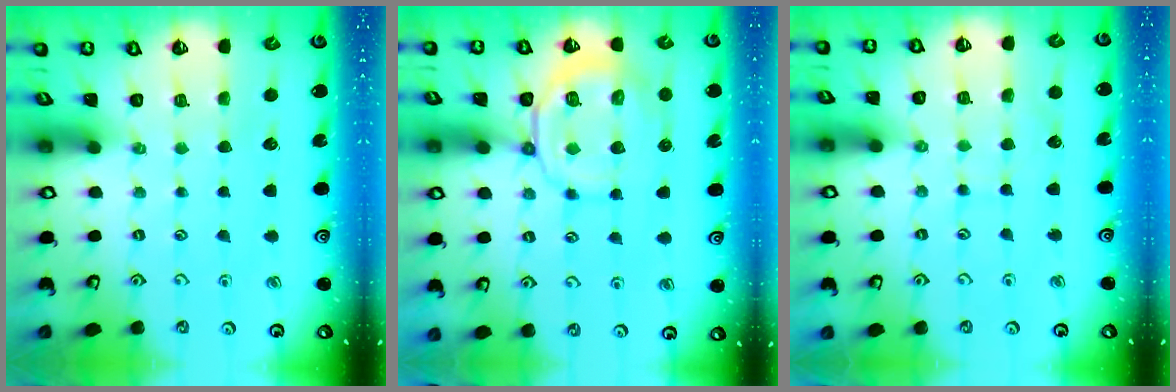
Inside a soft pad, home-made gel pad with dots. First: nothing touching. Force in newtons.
{"total": 12.2, "press": 12.1, "slide": 1.3}
{"total": 5.4, "press": 5.4, "slide": 0.6}